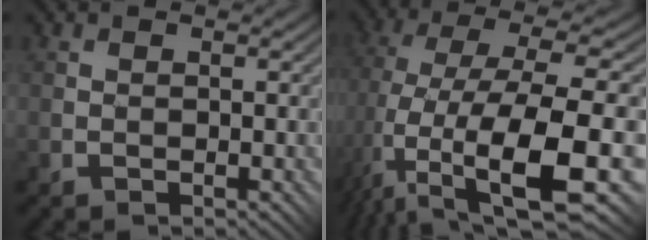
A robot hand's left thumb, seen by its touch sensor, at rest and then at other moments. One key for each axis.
{"total": 14.5, "fx": -4.5, "fy": 5.3, "fz": 12.7, "tx": -0.263, "ty": 0.002, "tz": -0.072}